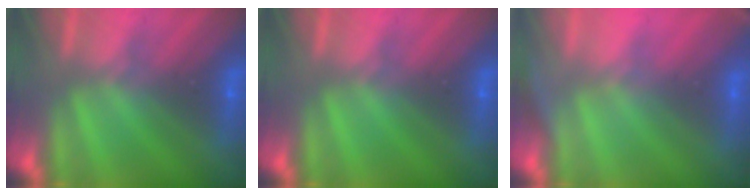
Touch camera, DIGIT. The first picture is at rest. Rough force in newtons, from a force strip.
{"total": 0.0}
{"total": 2.8}